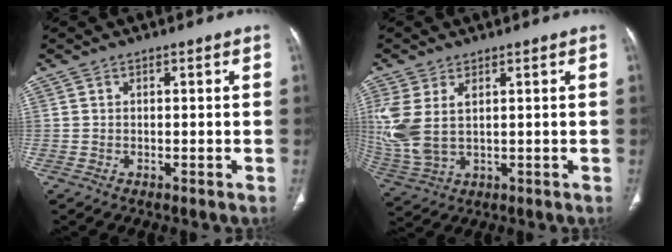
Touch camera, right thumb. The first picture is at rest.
{"total": 10.3, "force": [2.2, 5.8, 8.2], "torque": [-0.211, 0.000, 0.060]}